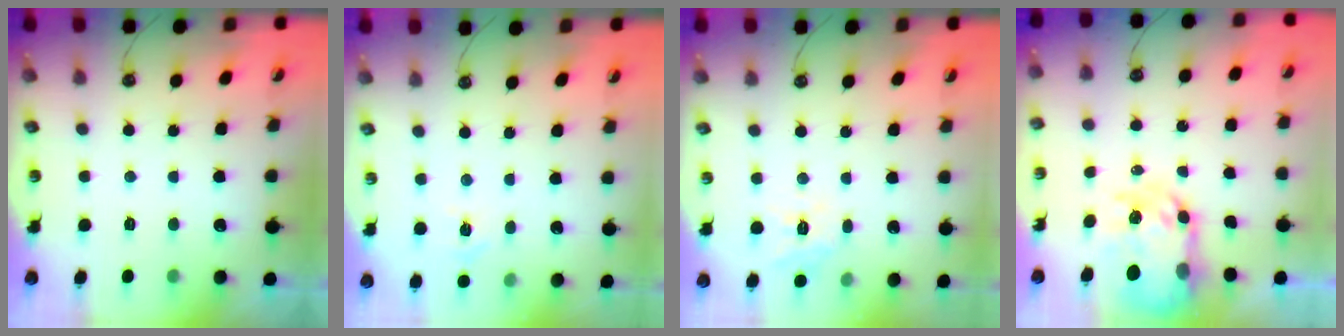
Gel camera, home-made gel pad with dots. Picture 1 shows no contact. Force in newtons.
{"total": 4.2, "press": 4.2, "slide": 0.5}
{"total": 9.8, "press": 9.7, "slide": 0.9}
{"total": 11.7, "press": 11.7, "slide": 1.0}